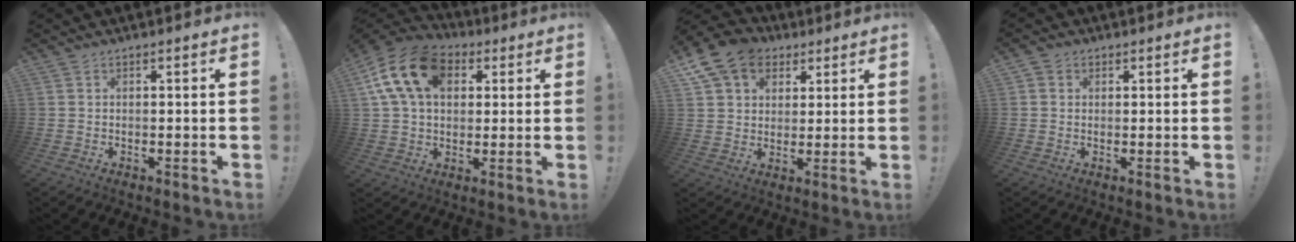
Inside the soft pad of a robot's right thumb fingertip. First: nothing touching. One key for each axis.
{"total": 17.3, "fx": 5.9, "fy": 12.0, "fz": 11.0, "tx": -0.194, "ty": -0.008, "tz": 0.112}
{"total": 11.2, "fx": 5.7, "fy": 8.8, "fz": 3.8, "tx": -0.063, "ty": -0.031, "tz": 0.117}
{"total": 1.7, "fx": 0.7, "fy": 1.5, "fz": 0.4, "tx": -0.005, "ty": 0.001, "tz": 0.011}